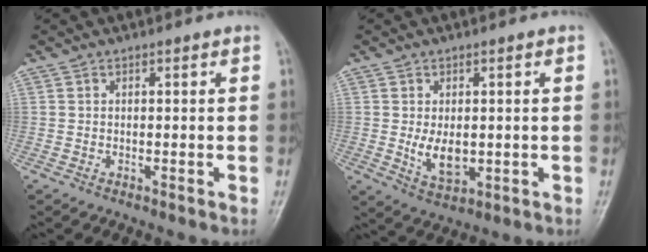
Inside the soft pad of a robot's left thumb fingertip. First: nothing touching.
{"total": 5.6, "force": [-0.3, 3.5, 4.4], "torque": [-0.061, -0.012, 0.007]}